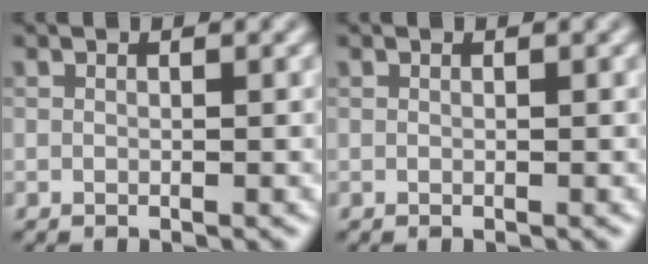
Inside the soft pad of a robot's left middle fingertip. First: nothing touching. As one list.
[{"total": 0.0}]